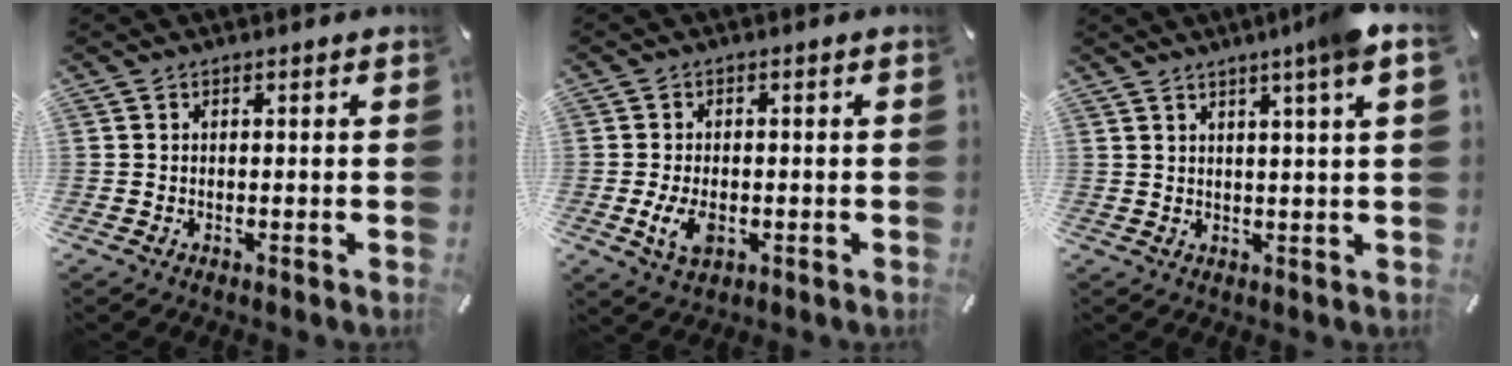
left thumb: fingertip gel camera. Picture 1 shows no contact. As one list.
[{"total": 5.4, "force": [-1.3, 3.2, 4.2], "torque": [-0.103, -0.004, -0.028]}, {"total": 5.6, "force": [3.2, -0.7, 4.5], "torque": [-0.079, -0.012, 0.051]}]